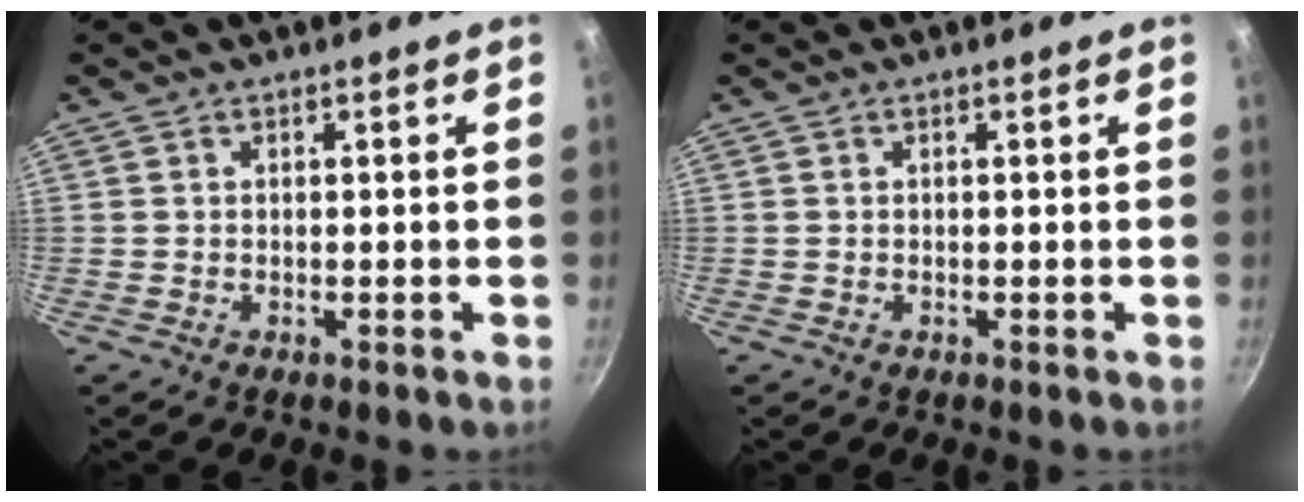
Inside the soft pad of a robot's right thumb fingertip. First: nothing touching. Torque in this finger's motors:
{"motor_torque": [0.00, 0.00, 0.00, 0.00, 0.00]}